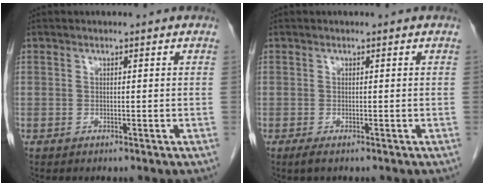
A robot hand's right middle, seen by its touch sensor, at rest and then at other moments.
{"total": 1.2, "force": [-0.8, 0.2, 0.8], "torque": [-0.017, -0.003, -0.014]}